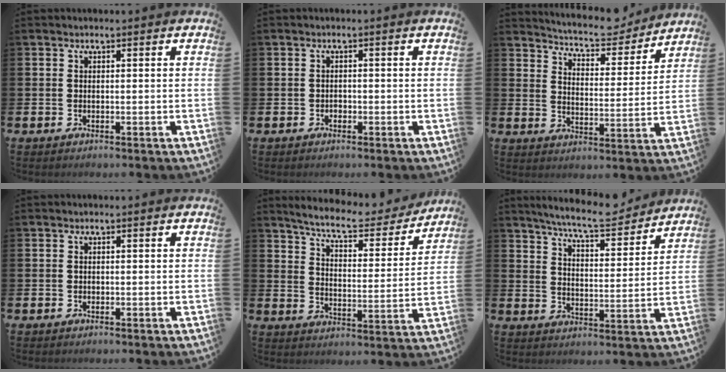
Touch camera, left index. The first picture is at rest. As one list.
[{"total": 0.8, "force": [-0.4, 0.7, 0.2], "torque": [-0.005, 0.003, -0.009]}, {"total": 6.7, "force": [6.4, 1.2, 1.3], "torque": [-0.043, -0.046, 0.109]}, {"total": 0.0}, {"total": 7.9, "force": [7.3, 1.3, 2.9], "torque": [-0.083, -0.048, 0.123]}, {"total": 8.1, "force": [7.6, 0.7, 2.8], "torque": [-0.076, -0.042, 0.134]}]